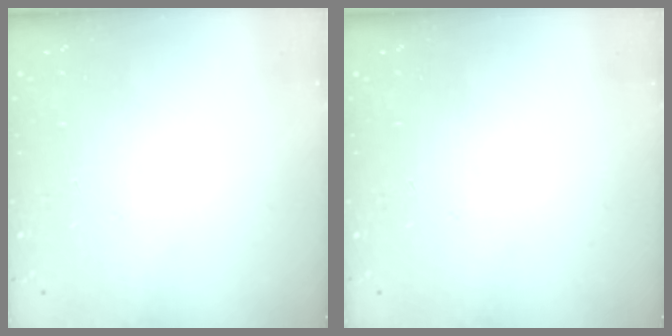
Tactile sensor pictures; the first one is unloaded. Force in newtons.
{"total": 0.0}